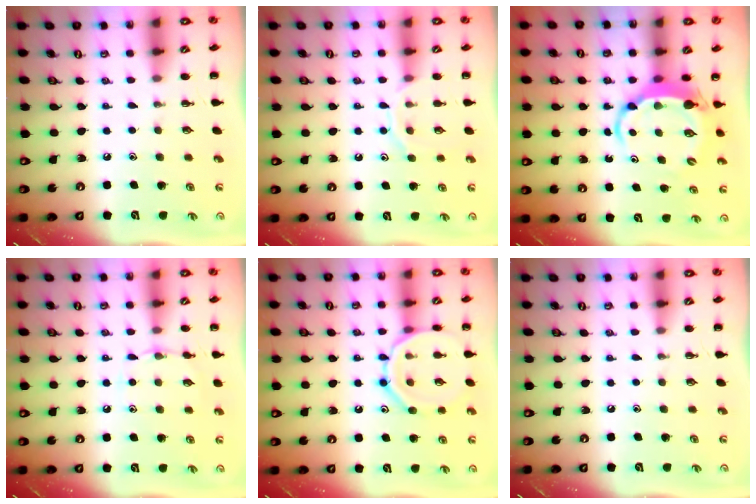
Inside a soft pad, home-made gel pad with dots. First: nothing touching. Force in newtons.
{"total": 8.8, "press": 8.8, "slide": 0.6}
{"total": 6.7, "press": 6.6, "slide": 1.3}
{"total": 7.3, "press": 7.0, "slide": 2.1}
{"total": 13.3, "press": 13.3, "slide": 0.5}
{"total": 0.0}